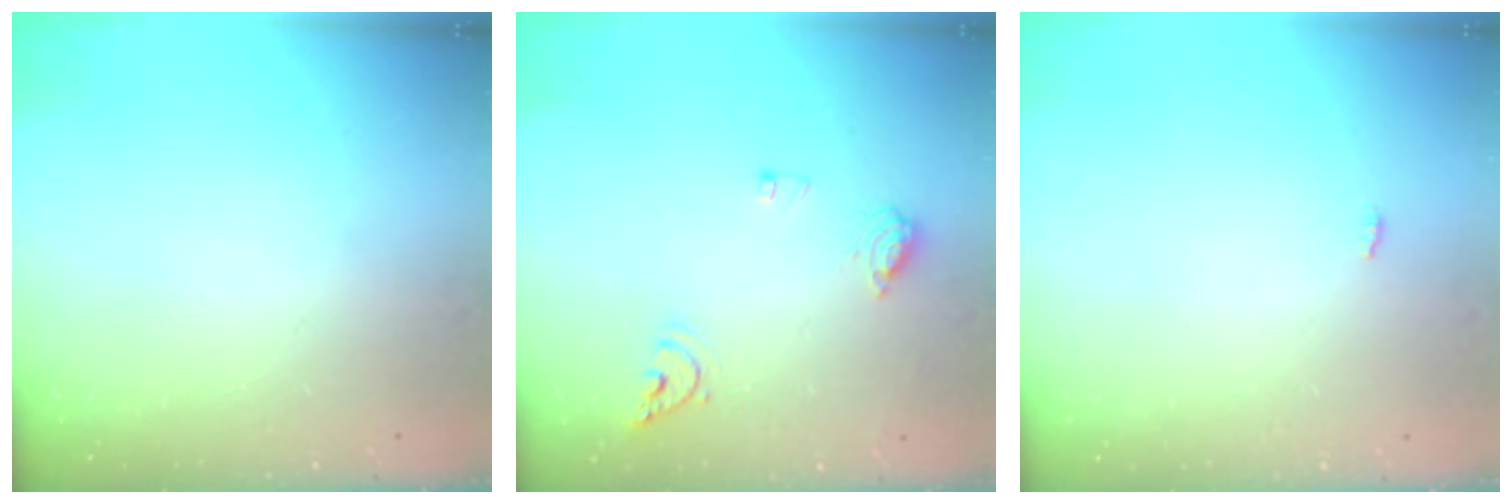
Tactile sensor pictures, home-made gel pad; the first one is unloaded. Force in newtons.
{"total": 8.3, "press": 8.2, "slide": 0.9}
{"total": 6.7, "press": 1.4, "slide": 6.6}